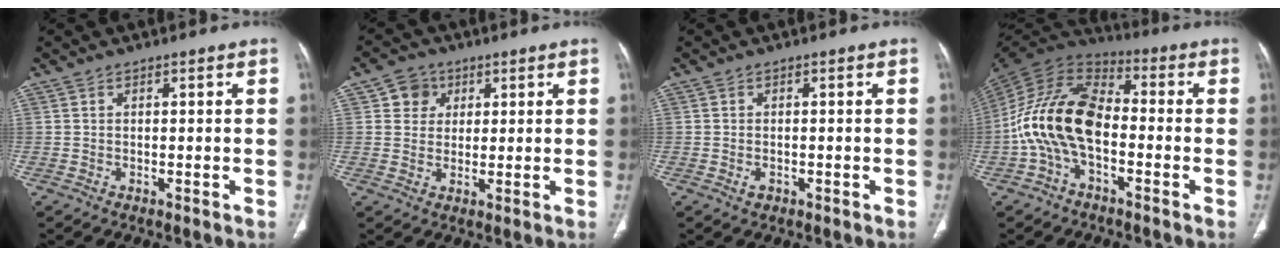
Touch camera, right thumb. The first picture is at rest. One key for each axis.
{"total": 5.1, "fx": 1.9, "fy": 4.6, "fz": 1.1, "tx": 0.006, "ty": -0.001, "tz": 0.028}
{"total": 1.3, "fx": -0.5, "fy": 0.9, "fz": 0.8, "tx": -0.014, "ty": 0.004, "tz": -0.006}
{"total": 16.4, "fx": -3.1, "fy": 9.5, "fz": 13.0, "tx": -0.253, "ty": 0.048, "tz": -0.067}